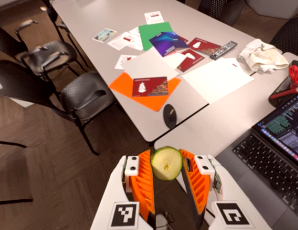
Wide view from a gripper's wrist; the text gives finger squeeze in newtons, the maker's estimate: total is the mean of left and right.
{"total": 11.4, "left": 11.5, "right": 11.4}